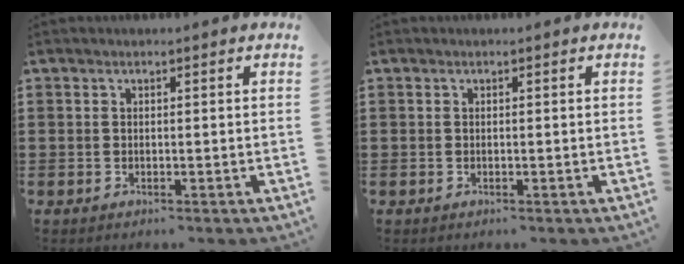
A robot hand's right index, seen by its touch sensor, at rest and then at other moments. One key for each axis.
{"total": 0.0}